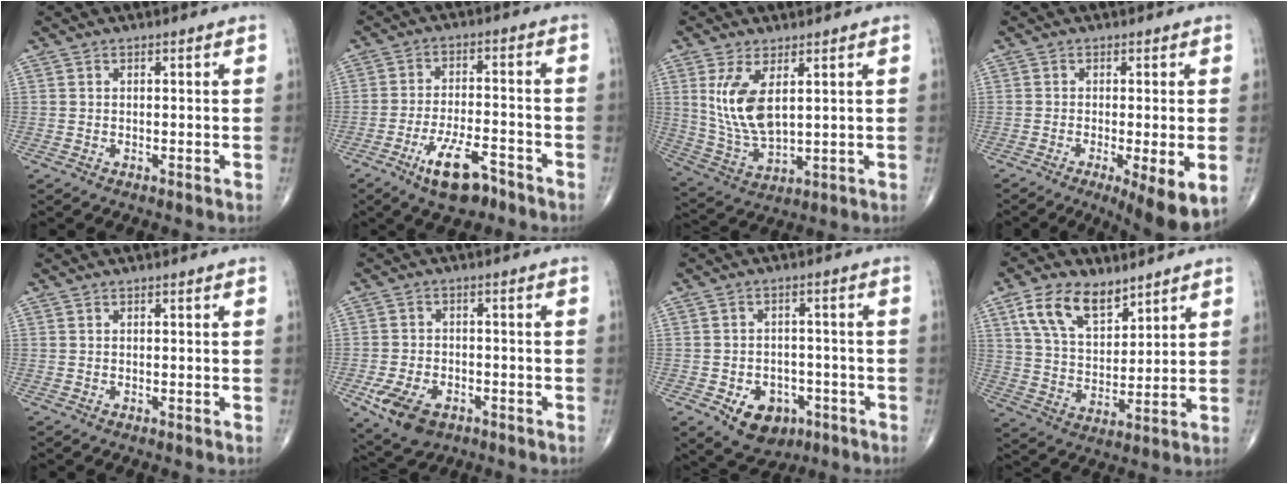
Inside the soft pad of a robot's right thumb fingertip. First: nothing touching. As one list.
[{"total": 9.3, "force": [-5.8, 3.3, 6.5], "torque": [-0.115, 0.027, -0.097]}, {"total": 10.6, "force": [3.1, 4.7, 8.9], "torque": [-0.181, -0.020, 0.076]}, {"total": 8.9, "force": [-3.0, 1.9, 8.1], "torque": [-0.124, -0.023, -0.046]}, {"total": 0.0}, {"total": 9.0, "force": [-4.2, 5.7, 5.6], "torque": [-0.106, 0.012, -0.065]}, {"total": 8.9, "force": [-3.9, 6.5, 4.6], "torque": [-0.048, 0.024, -0.050]}, {"total": 12.1, "force": [7.1, 6.7, 7.2], "torque": [-0.112, -0.031, 0.139]}]